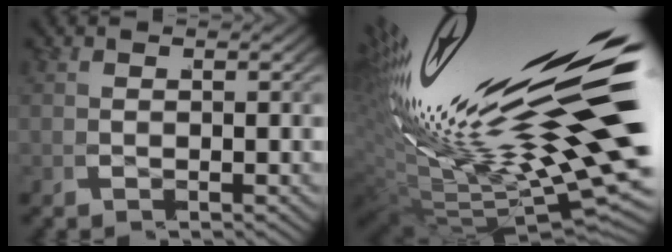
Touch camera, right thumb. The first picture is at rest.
{"total": 14.4, "force": [0.8, 6.5, 12.9], "torque": [-0.188, -0.012, 0.023]}